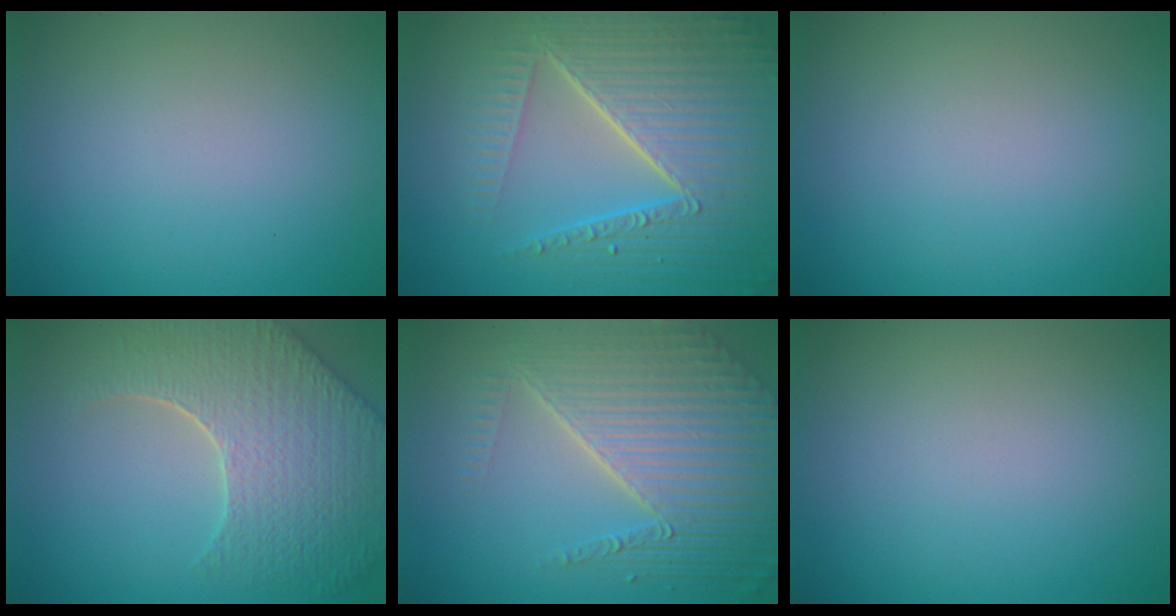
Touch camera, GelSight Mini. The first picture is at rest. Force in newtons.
{"total": 8.7, "press": 6.0, "slide": 6.3}
{"total": 0.0}
{"total": 8.4, "press": 6.1, "slide": 5.8}
{"total": 8.8, "press": 5.7, "slide": 6.7}
{"total": 0.0}